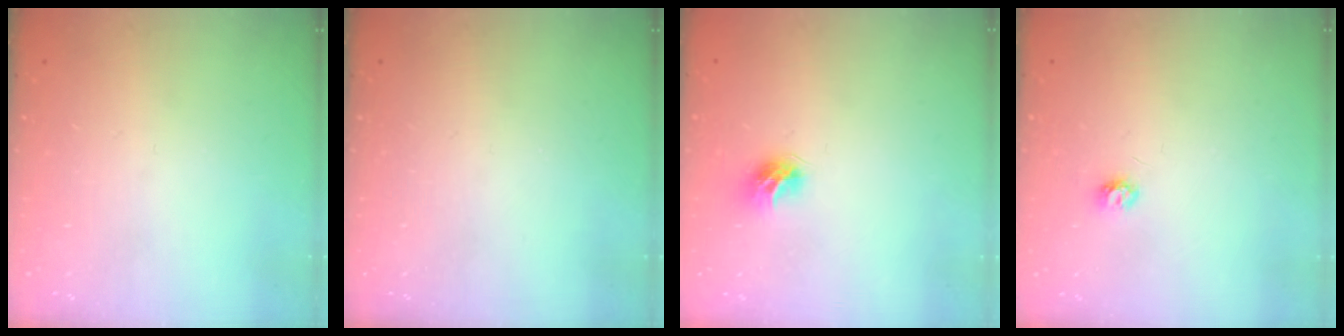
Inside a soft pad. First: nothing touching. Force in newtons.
{"total": 0.0}
{"total": 7.8, "press": 7.8, "slide": 0.4}
{"total": 3.4, "press": 3.4, "slide": 0.3}